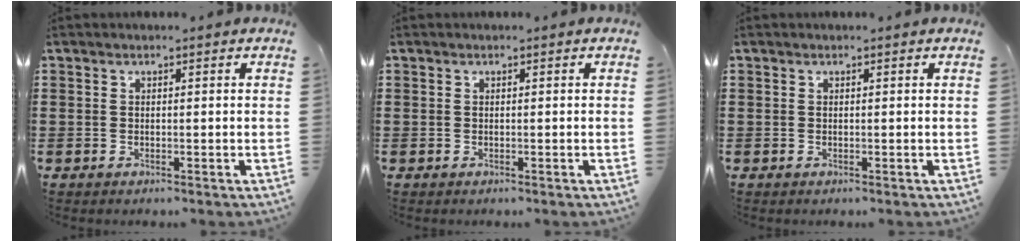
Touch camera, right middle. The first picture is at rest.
{"total": 0.0}
{"total": 0.0}